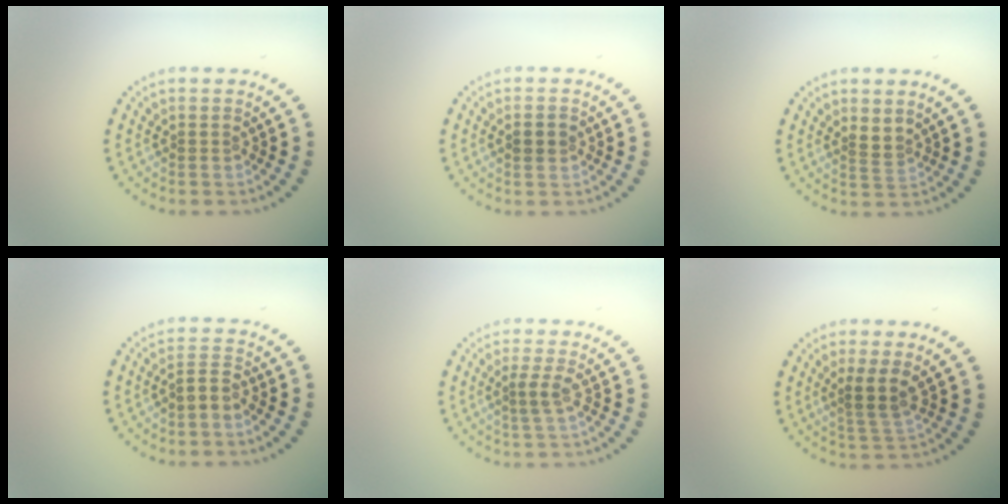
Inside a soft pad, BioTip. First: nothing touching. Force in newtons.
{"total": 2.0, "press": 2.0, "slide": 0.1}
{"total": 1.6, "press": 1.2, "slide": 1.0}
{"total": 1.7, "press": 1.4, "slide": 1.0}
{"total": 1.6, "press": 1.2, "slide": 1.1}
{"total": 2.4, "press": 1.9, "slide": 1.5}